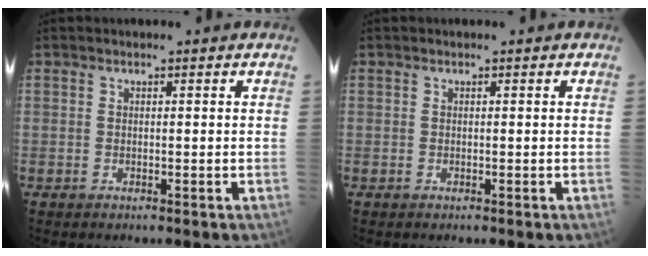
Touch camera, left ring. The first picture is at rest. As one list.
[{"total": 0.0}]